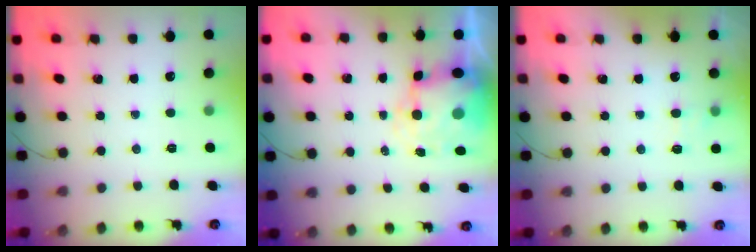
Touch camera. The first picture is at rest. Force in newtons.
{"total": 7.4, "press": 7.0, "slide": 2.5}
{"total": 6.5, "press": 6.4, "slide": 1.4}